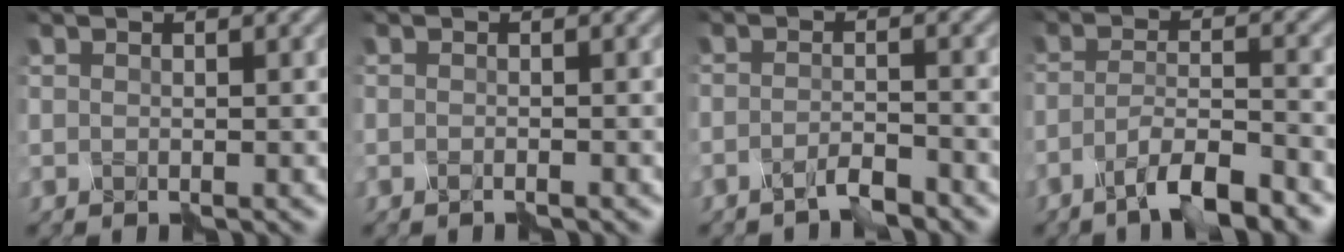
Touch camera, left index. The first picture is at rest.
{"total": 0.6, "force": [-0.5, 0.1, 0.3], "torque": [-0.007, 0.001, -0.009]}
{"total": 2.1, "force": [-1.7, 0.3, 1.2], "torque": [-0.021, 0.002, -0.036]}
{"total": 5.5, "force": [-3.6, 1.1, 4.0], "torque": [-0.064, 0.005, -0.069]}